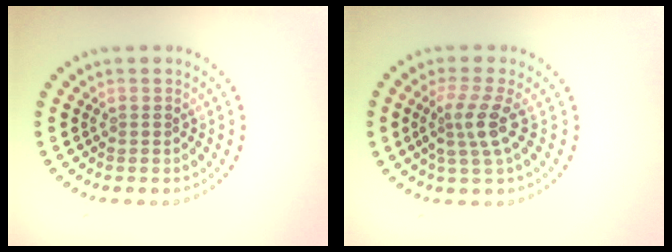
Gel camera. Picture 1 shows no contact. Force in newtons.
{"total": 2.9, "press": 2.2, "slide": 1.9}